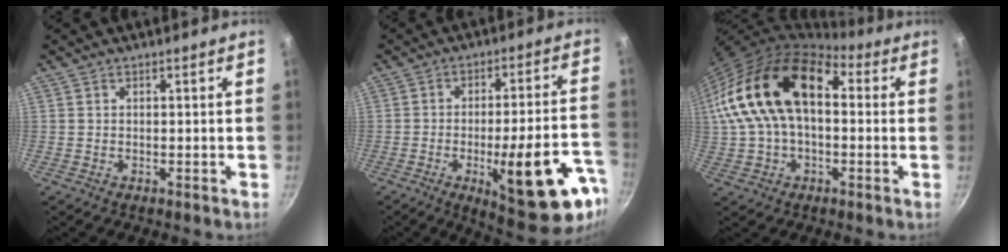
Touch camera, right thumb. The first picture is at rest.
{"total": 21.4, "force": [-8.3, 6.1, 18.7], "torque": [-0.221, 0.025, -0.105]}
{"total": 21.2, "force": [2.6, 13.0, 16.5], "torque": [-0.300, 0.045, 0.035]}